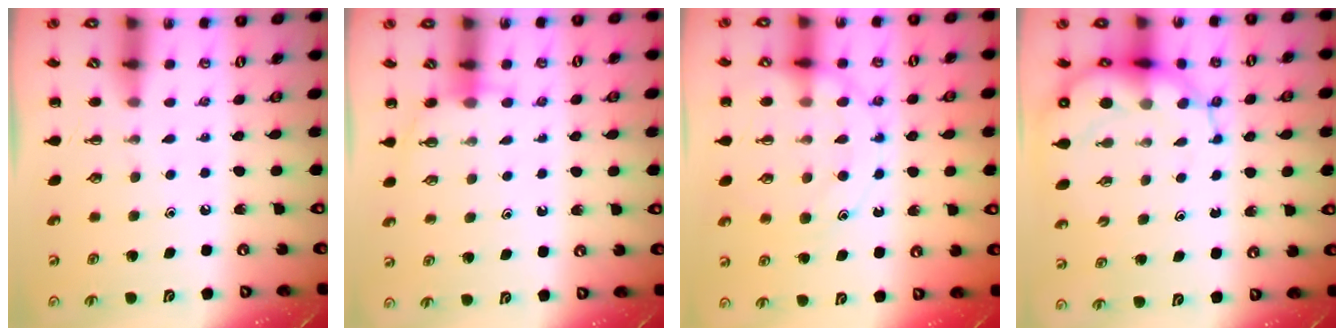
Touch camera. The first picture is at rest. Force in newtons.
{"total": 5.9, "press": 5.8, "slide": 1.4}
{"total": 13.3, "press": 13.2, "slide": 1.6}
{"total": 10.7, "press": 10.3, "slide": 2.8}